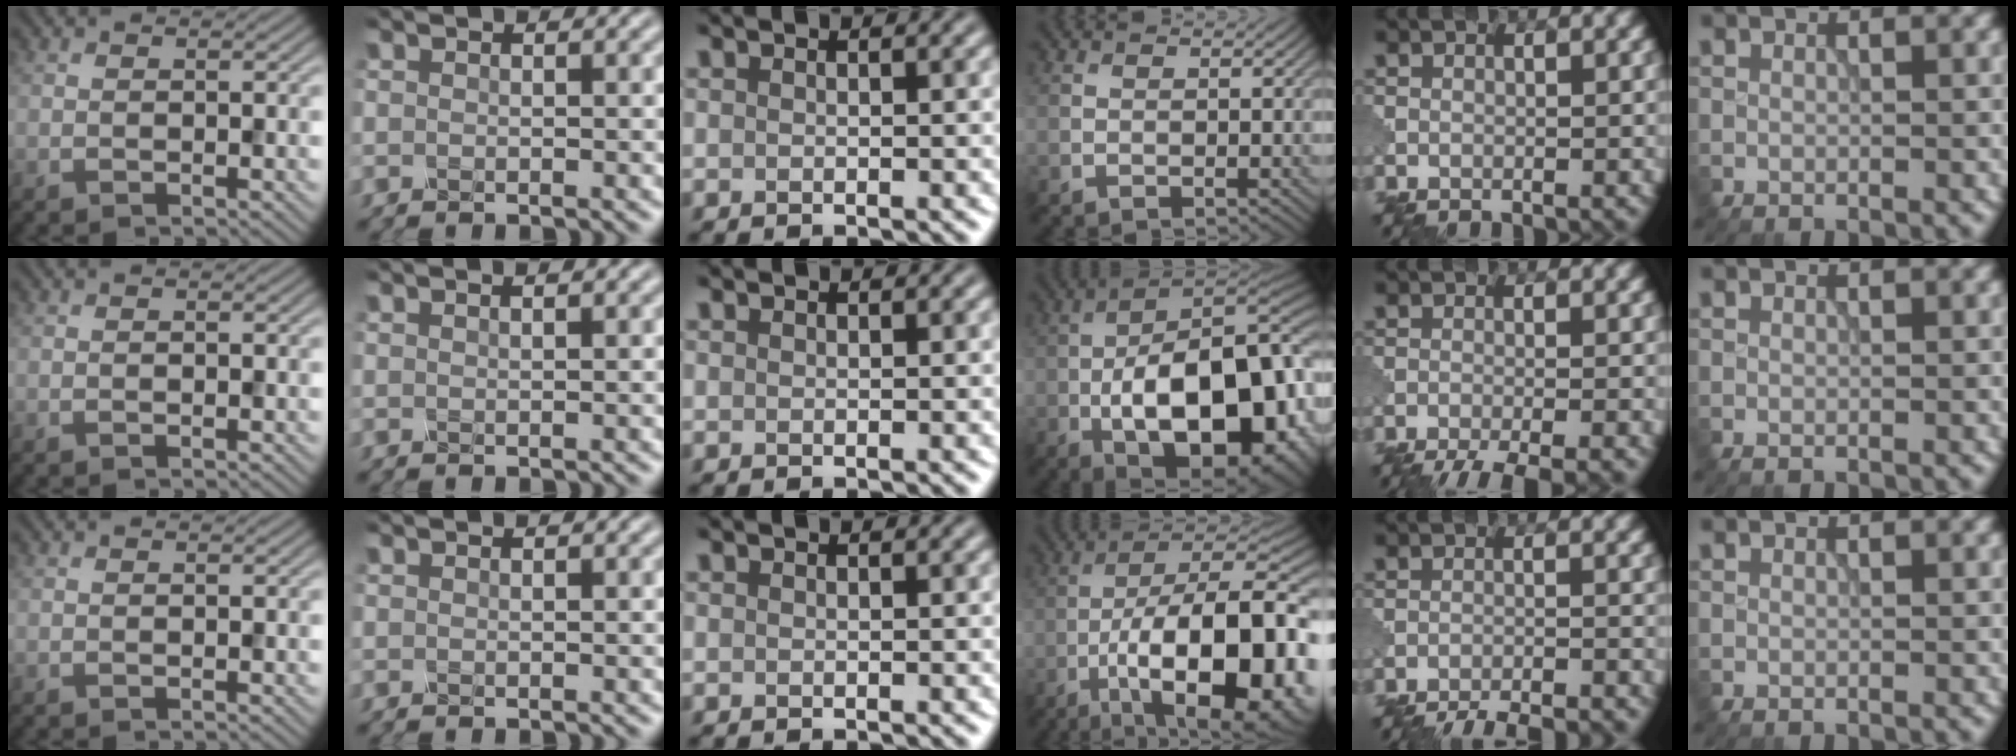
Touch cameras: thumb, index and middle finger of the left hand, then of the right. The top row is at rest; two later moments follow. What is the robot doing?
{"motion": "shake", "object": "sieve"}